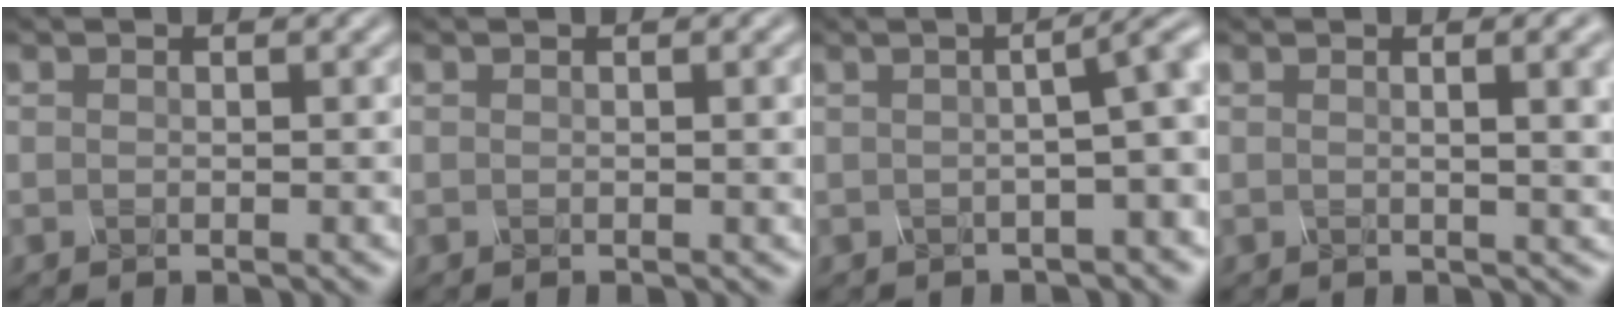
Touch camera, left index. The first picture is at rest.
{"total": 1.5, "force": [0.2, 0.4, 1.5], "torque": [-0.016, 0.004, 0.000]}
{"total": 6.3, "force": [0.3, 2.0, 6.0], "torque": [-0.042, 0.019, -0.001]}
{"total": 6.9, "force": [1.3, 2.9, 6.2], "torque": [-0.033, 0.030, -0.001]}